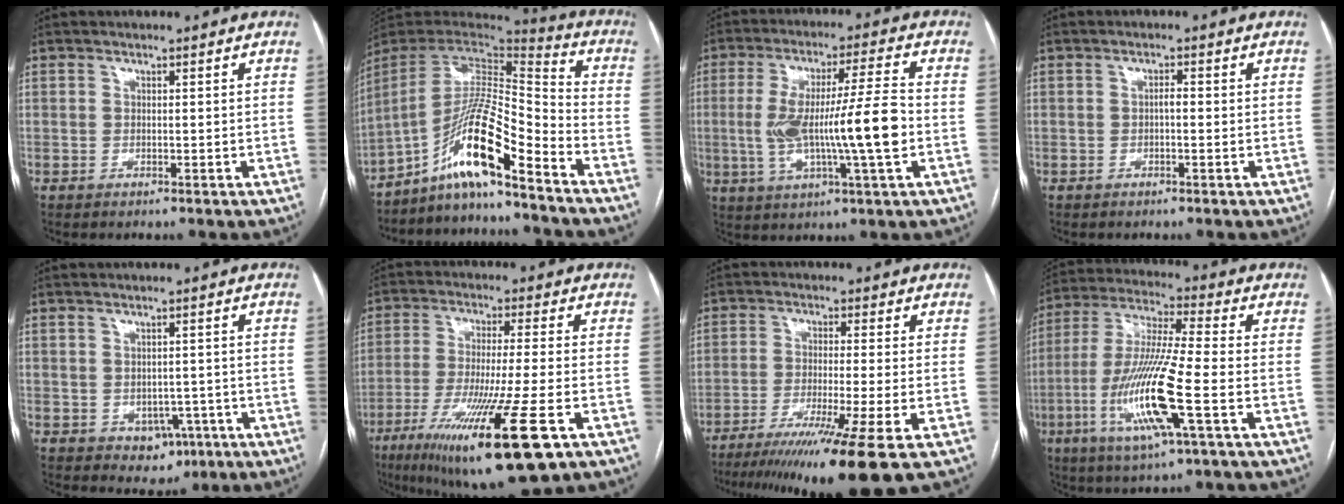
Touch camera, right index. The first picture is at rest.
{"total": 14.5, "force": [-9.9, 0.9, 10.6], "torque": [-0.192, 0.015, -0.176]}
{"total": 14.0, "force": [-1.6, 0.5, 13.9], "torque": [-0.263, 0.011, -0.025]}
{"total": 1.1, "force": [-0.2, 0.3, 1.1], "torque": [-0.019, 0.003, -0.003]}
{"total": 4.7, "force": [-1.6, 3.5, 2.6], "torque": [-0.026, 0.007, -0.010]}
{"total": 19.7, "force": [-10.0, 1.2, 17.0], "torque": [-0.272, -0.055, -0.165]}
{"total": 14.8, "force": [-10.2, -2.0, 10.6], "torque": [-0.155, -0.050, -0.164]}
{"total": 15.5, "force": [-4.7, 0.5, 14.7], "torque": [-0.308, -0.014, -0.090]}